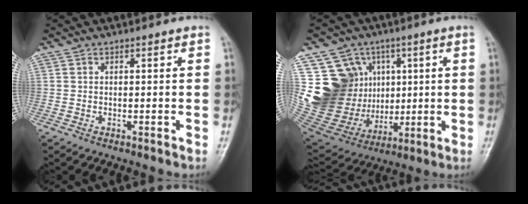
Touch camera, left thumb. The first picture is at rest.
{"total": 20.9, "force": [5.0, 17.7, 9.8], "torque": [-0.161, 0.010, 0.124]}